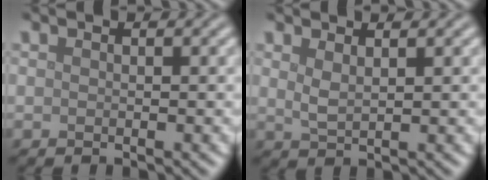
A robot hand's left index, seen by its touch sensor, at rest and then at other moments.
{"total": 1.6, "force": [1.0, 0.5, 1.1], "torque": [-0.027, -0.004, 0.022]}